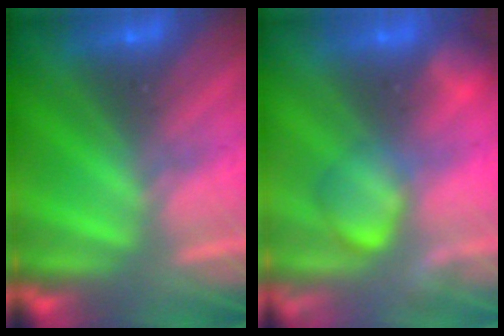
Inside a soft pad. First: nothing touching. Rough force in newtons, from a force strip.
{"total": 2.4}